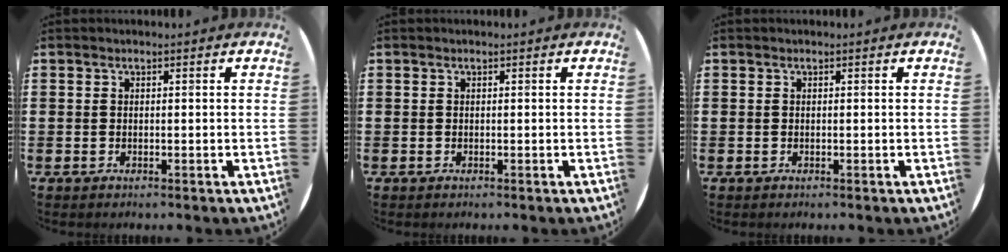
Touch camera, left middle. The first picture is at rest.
{"total": 0.0}
{"total": 0.0}